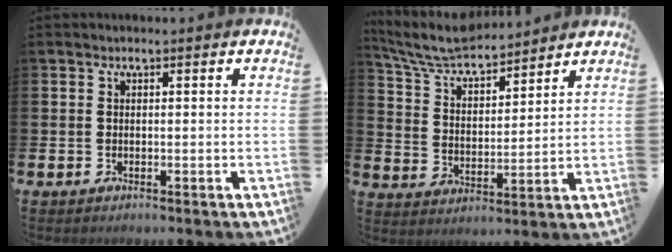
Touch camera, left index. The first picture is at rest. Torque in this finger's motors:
{"motor_torque": [1.04, -1.10, 0.18, 0.14]}